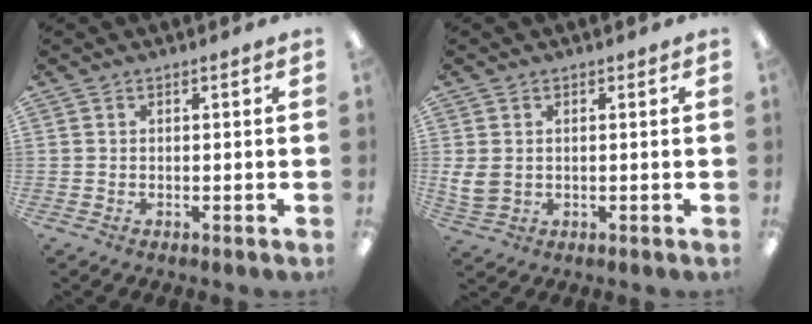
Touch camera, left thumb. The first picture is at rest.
{"total": 4.7, "force": [1.0, 4.0, 2.2], "torque": [-0.041, 0.003, 0.020]}